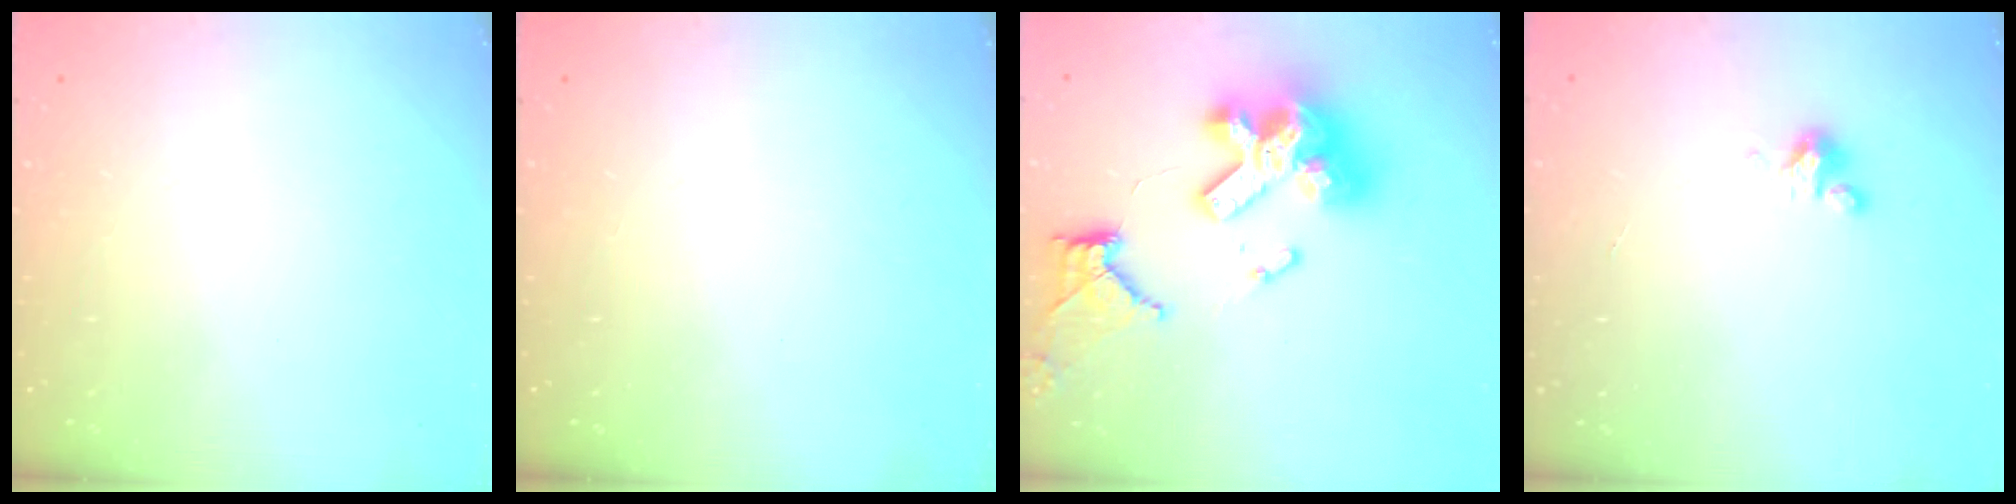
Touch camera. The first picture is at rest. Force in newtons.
{"total": 0.0}
{"total": 19.6, "press": 18.8, "slide": 5.5}
{"total": 2.5, "press": 2.5, "slide": 0.2}